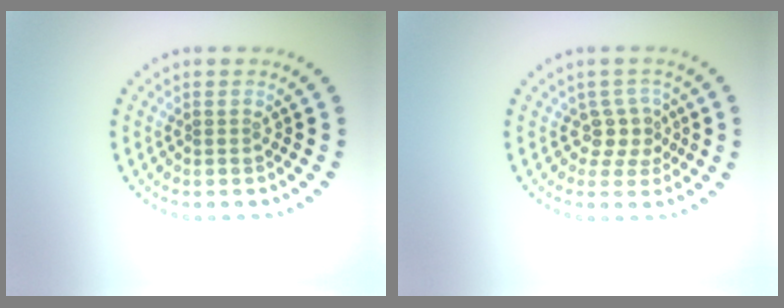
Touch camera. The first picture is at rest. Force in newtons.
{"total": 2.3, "press": 1.7, "slide": 1.5}